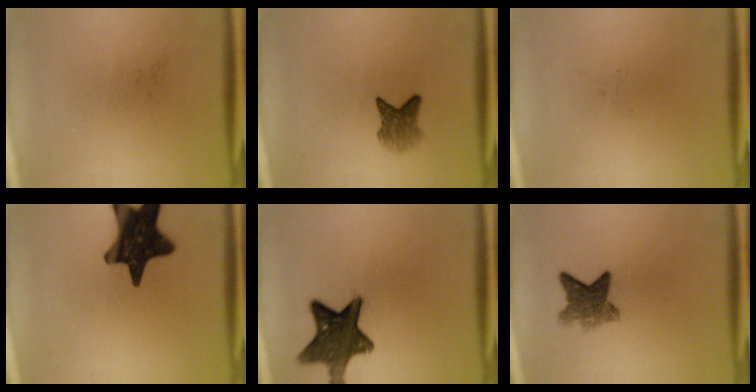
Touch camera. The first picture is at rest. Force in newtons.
{"total": 3.7}
{"total": 0.0}
{"total": 16.9}
{"total": 12.7}
{"total": 5.6}